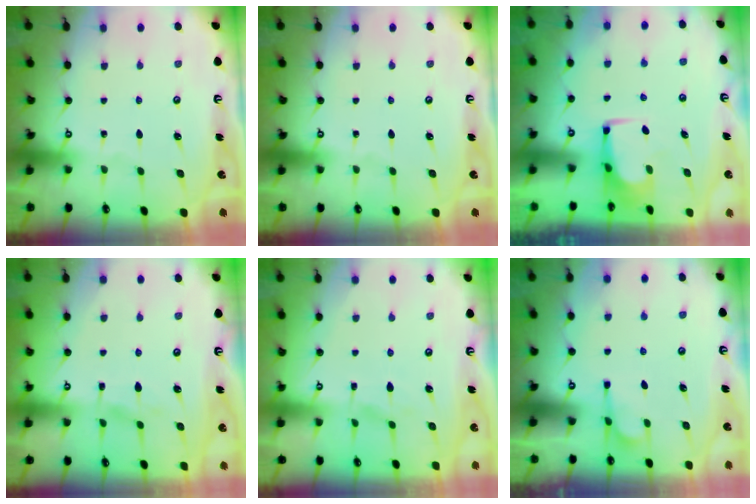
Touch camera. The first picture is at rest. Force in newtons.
{"total": 0.0}
{"total": 1.6, "press": 1.5, "slide": 0.3}
{"total": 1.7, "press": 1.4, "slide": 1.1}
{"total": 4.9, "press": 4.7, "slide": 1.3}
{"total": 2.5, "press": 2.0, "slide": 1.4}